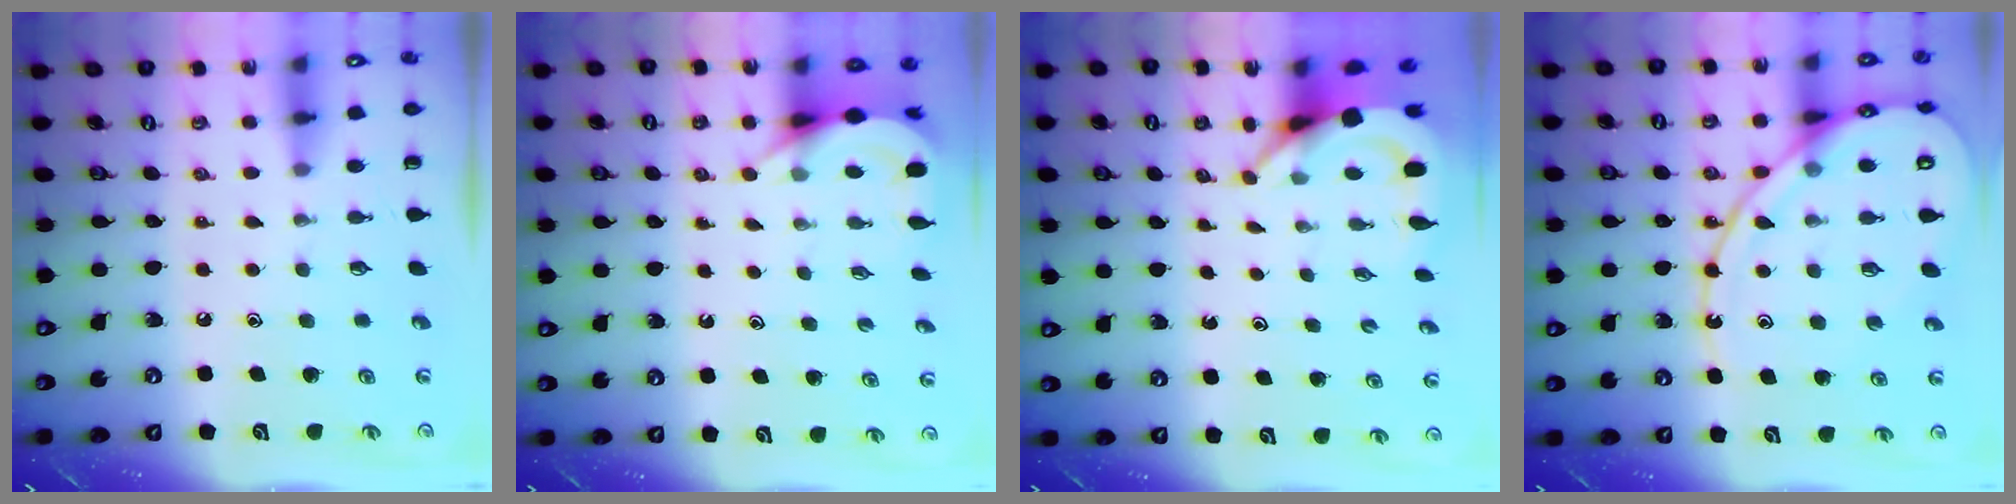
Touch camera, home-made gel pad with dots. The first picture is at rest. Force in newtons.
{"total": 6.5, "press": 6.5, "slide": 0.3}
{"total": 6.2, "press": 6.2, "slide": 0.5}
{"total": 14.9, "press": 14.9, "slide": 1.3}